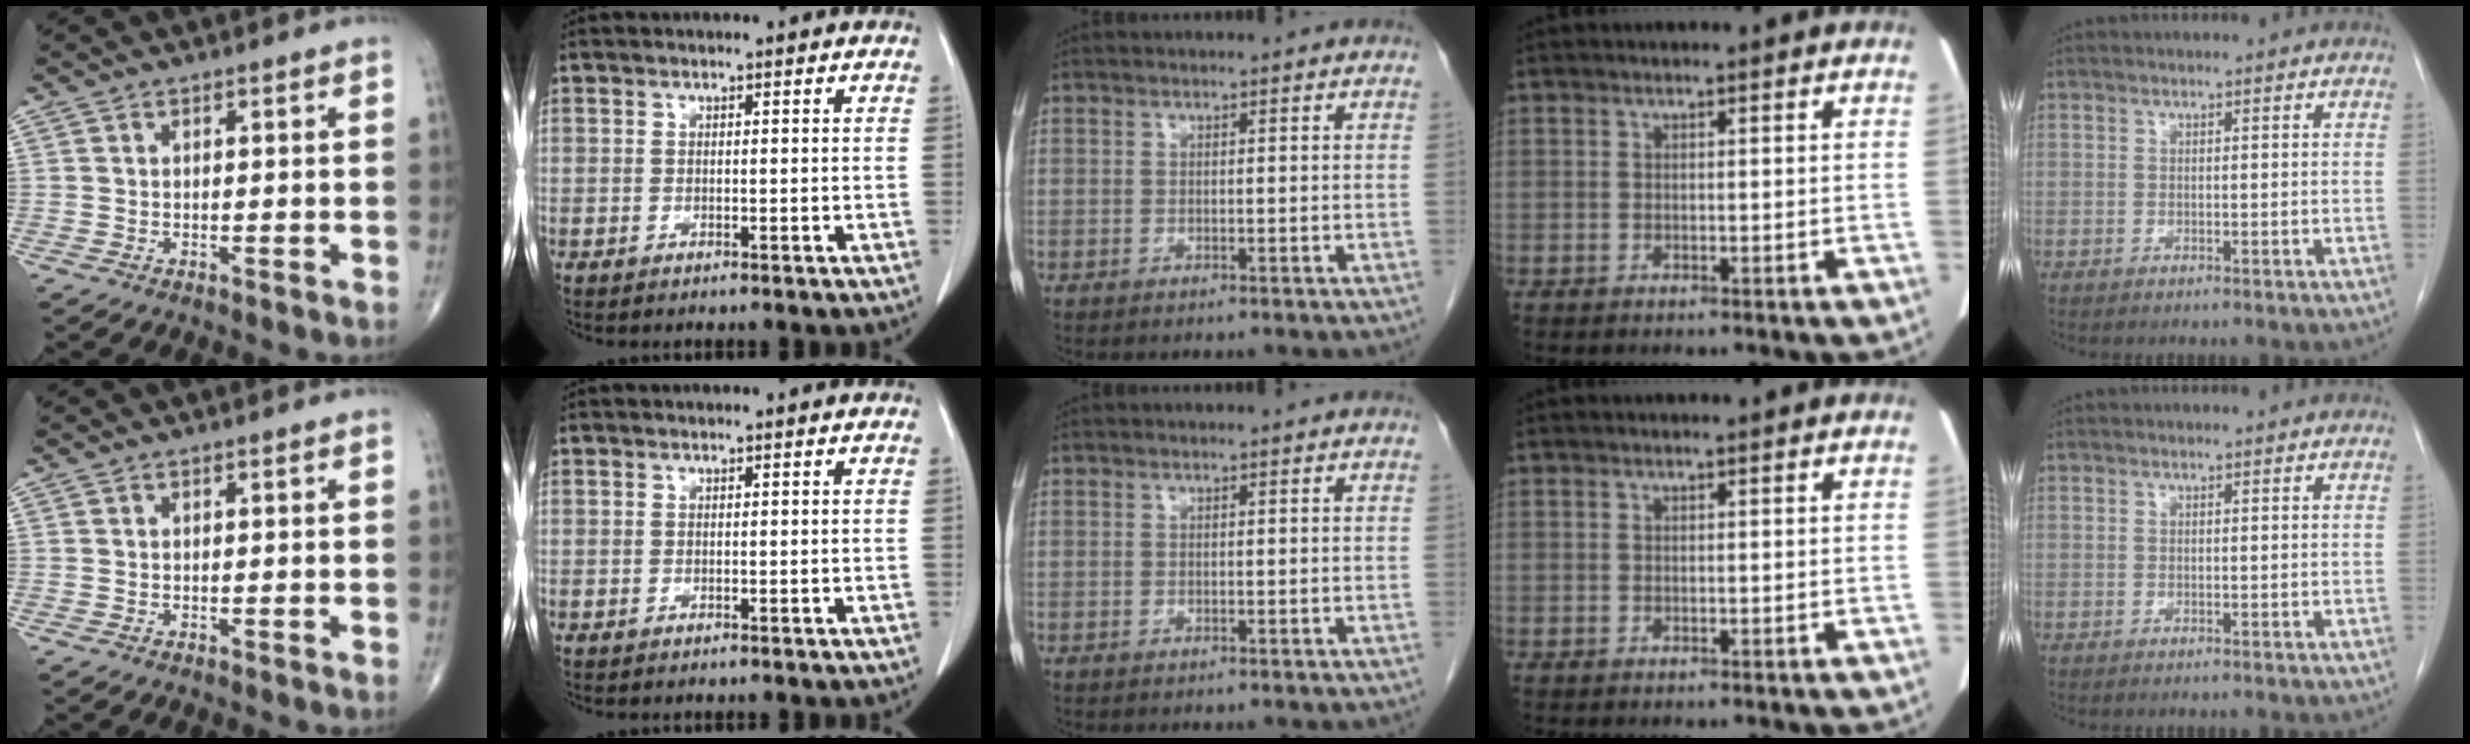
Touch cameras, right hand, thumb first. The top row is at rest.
{}